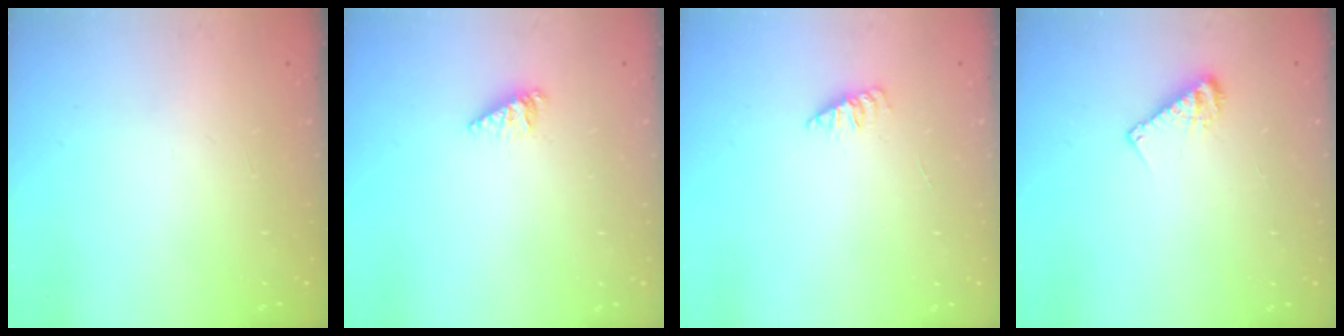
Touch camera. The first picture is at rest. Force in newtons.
{"total": 2.8, "press": 2.8, "slide": 0.4}
{"total": 1.8, "press": 1.8, "slide": 0.4}
{"total": 6.7, "press": 6.7, "slide": 0.3}